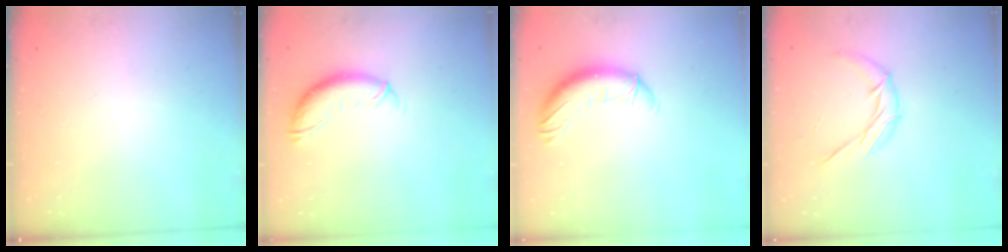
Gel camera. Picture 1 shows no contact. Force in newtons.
{"total": 9.9, "press": 9.8, "slide": 1.4}
{"total": 11.2, "press": 11.1, "slide": 1.7}
{"total": 8.8, "press": 8.8, "slide": 0.4}